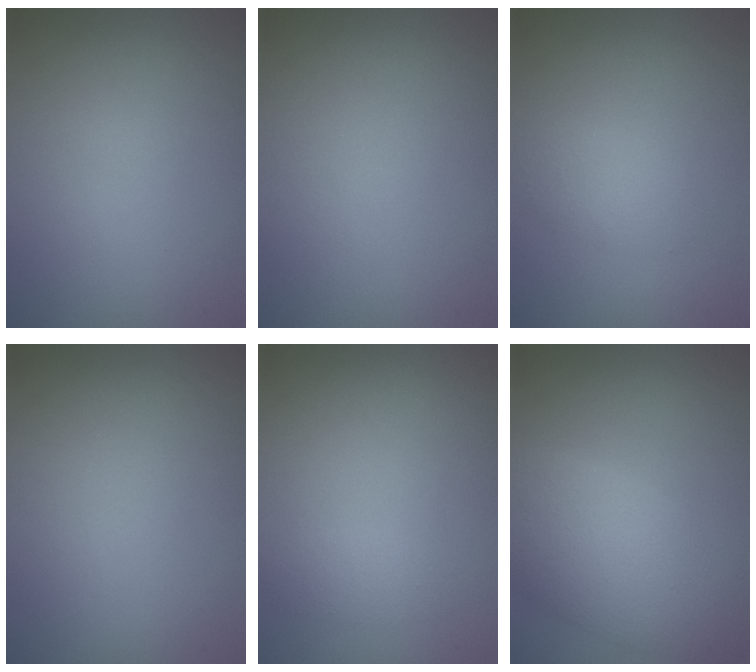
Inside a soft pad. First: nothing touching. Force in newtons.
{"total": 0.0}
{"total": 1.9, "press": 1.9, "slide": 0.1}
{"total": 0.0}
{"total": 1.2, "press": 1.2, "slide": 0.1}
{"total": 7.4, "press": 7.4, "slide": 0.4}